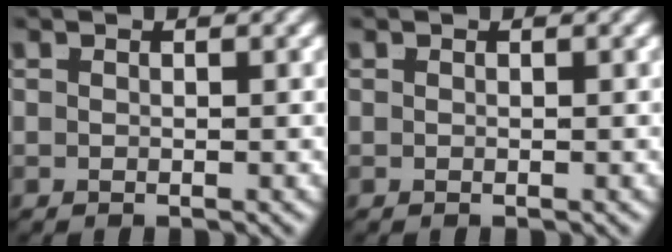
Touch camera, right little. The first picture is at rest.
{"total": 0.0}